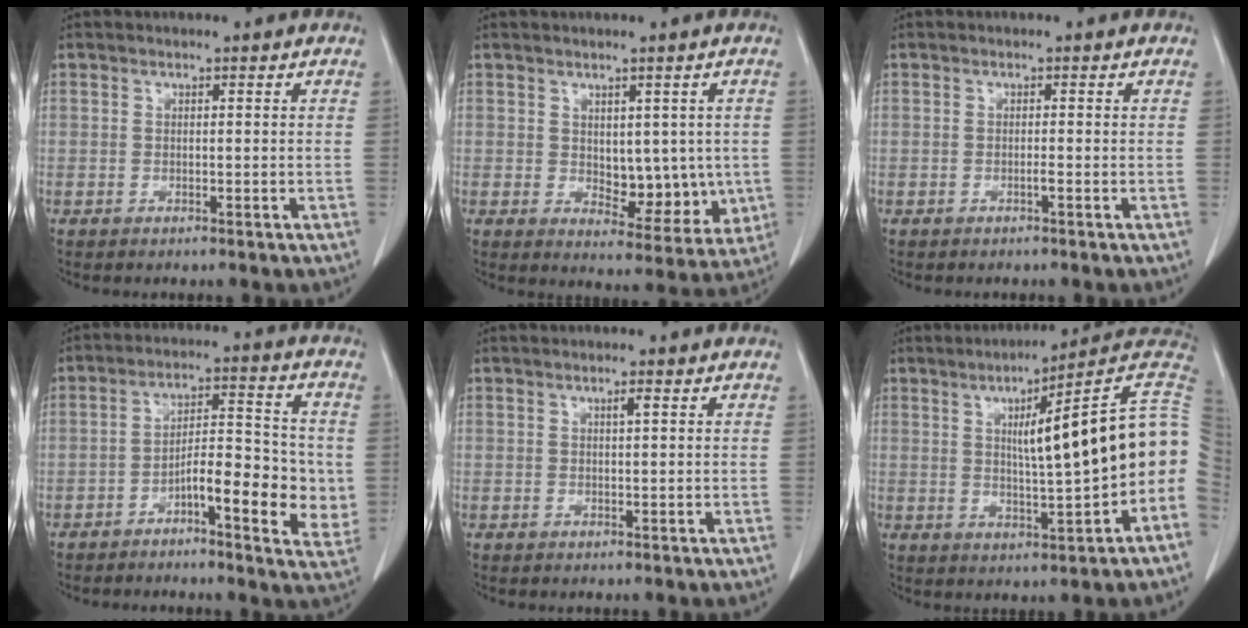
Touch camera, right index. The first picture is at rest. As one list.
[{"total": 8.1, "force": [0.1, 4.7, 6.6], "torque": [-0.066, -0.004, 0.019]}, {"total": 0.5, "force": [-0.3, -0.1, 0.4], "torque": [-0.003, 0.004, -0.005]}, {"total": 11.3, "force": [-3.1, 3.2, 10.4], "torque": [-0.142, 0.021, -0.046]}, {"total": 1.1, "force": [0.4, 0.1, 1.0], "torque": [-0.019, 0.002, 0.007]}, {"total": 15.7, "force": [0.7, 0.8, 15.6], "torque": [-0.200, 0.028, 0.008]}]